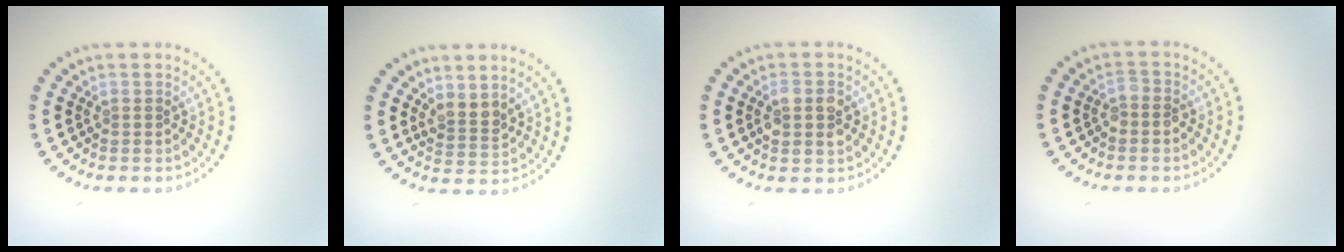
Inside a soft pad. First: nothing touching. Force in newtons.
{"total": 2.0, "press": 1.6, "slide": 1.2}
{"total": 2.7, "press": 2.7, "slide": 0.2}
{"total": 1.3, "press": 1.2, "slide": 0.6}